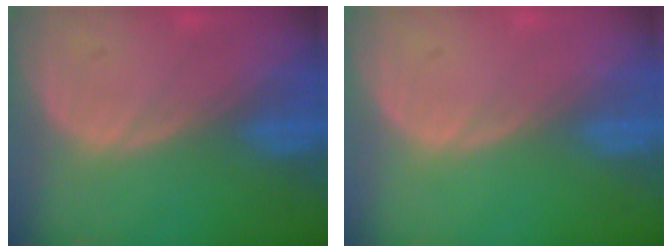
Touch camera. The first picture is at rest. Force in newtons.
{"total": 0.0}